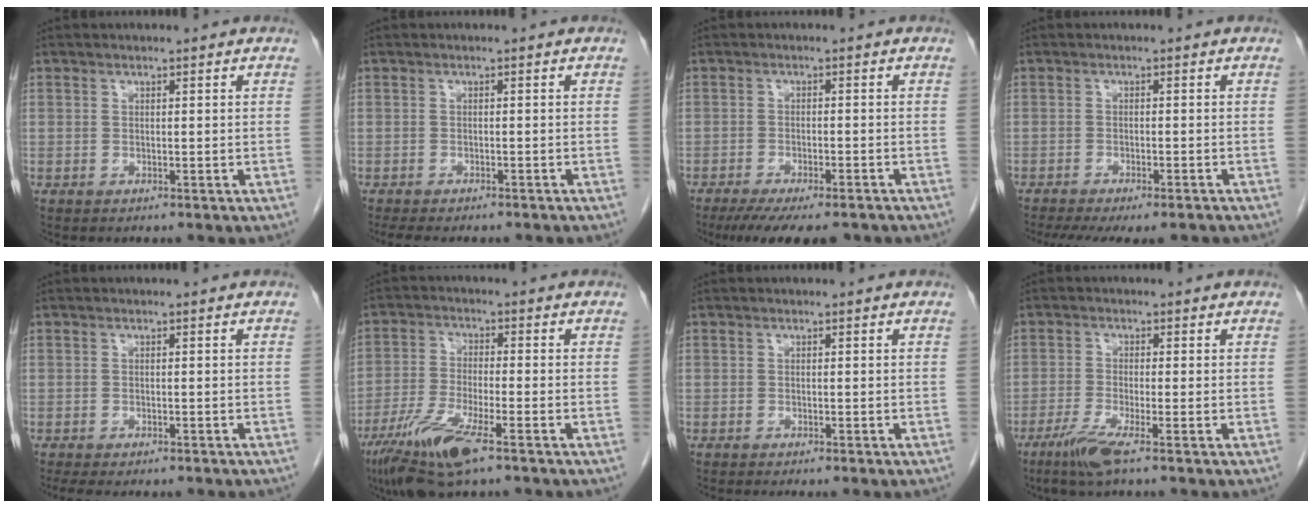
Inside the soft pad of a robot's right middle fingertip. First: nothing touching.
{"total": 9.4, "force": [-8.0, 2.4, 4.3], "torque": [-0.056, -0.006, -0.099]}
{"total": 11.3, "force": [-9.1, 2.7, 6.1], "torque": [-0.086, -0.015, -0.130]}
{"total": 13.1, "force": [-11.1, 3.2, 6.3], "torque": [-0.122, -0.016, -0.146]}
{"total": 7.6, "force": [-6.4, 2.0, 3.7], "torque": [-0.047, -0.004, -0.081]}
{"total": 10.1, "force": [-6.2, 1.3, 8.0], "torque": [-0.165, -0.026, -0.112]}
{"total": 2.7, "force": [-2.3, 0.0, 1.5], "torque": [-0.016, -0.003, -0.028]}
{"total": 4.6, "force": [-2.9, -0.2, 3.5], "torque": [-0.075, -0.014, -0.063]}